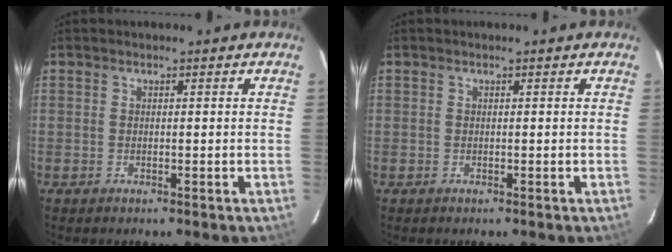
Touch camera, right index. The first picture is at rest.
{"total": 0.0}